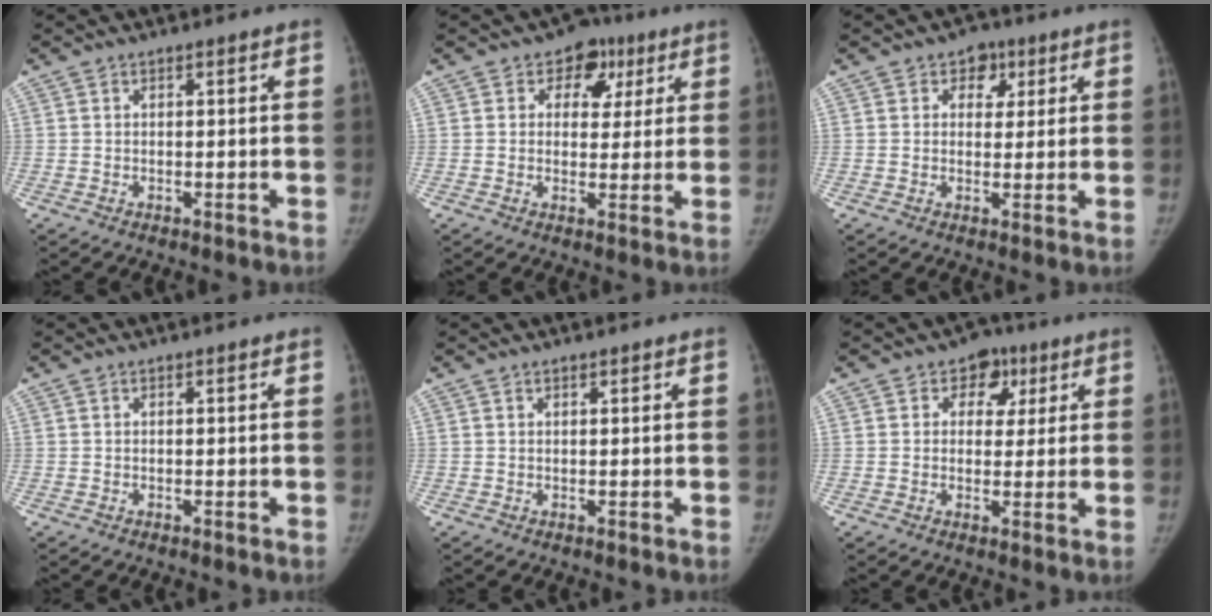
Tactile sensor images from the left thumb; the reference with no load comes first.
{"total": 7.3, "force": [3.2, 5.7, 3.3], "torque": [0.005, -0.003, 0.036]}
{"total": 4.6, "force": [2.0, 3.6, 1.9], "torque": [0.008, -0.003, 0.024]}
{"total": 0.0}
{"total": 0.5, "force": [0.4, 0.1, 0.3], "torque": [-0.005, -0.002, 0.007]}
{"total": 6.1, "force": [2.5, 4.9, 2.5], "torque": [0.008, -0.001, 0.028]}